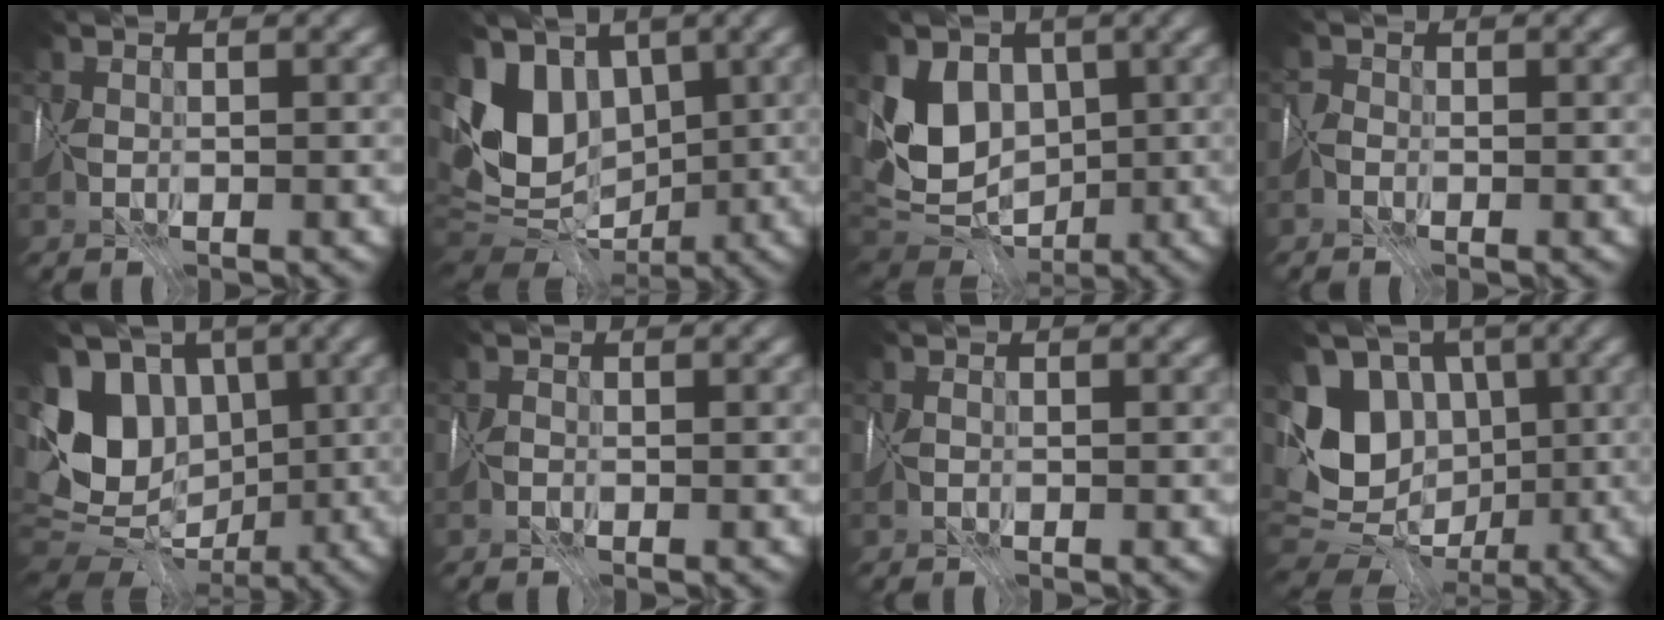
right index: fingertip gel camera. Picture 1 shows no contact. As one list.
[{"total": 8.5, "force": [1.9, 6.2, 5.5], "torque": [-0.119, 0.003, 0.023]}, {"total": 5.9, "force": [1.7, 4.8, 3.0], "torque": [-0.066, -0.010, 0.026]}, {"total": 1.1, "force": [-0.4, -0.5, -0.9], "torque": [0.013, 0.008, -0.016]}, {"total": 10.0, "force": [1.3, 7.9, 6.0], "torque": [-0.122, 0.012, 0.022]}, {"total": 0.8, "force": [-0.2, -0.5, -0.6], "torque": [0.010, 0.004, -0.003]}, {"total": 0.0}, {"total": 10.1, "force": [0.4, 8.5, 5.4], "torque": [-0.108, 0.010, 0.011]}]